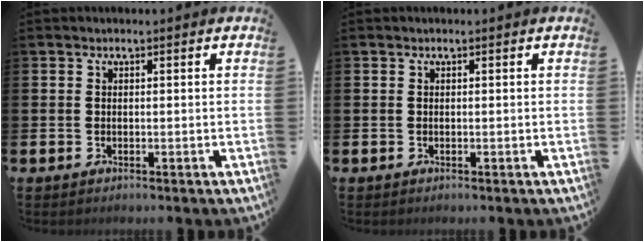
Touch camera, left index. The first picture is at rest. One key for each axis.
{"total": 0.0}